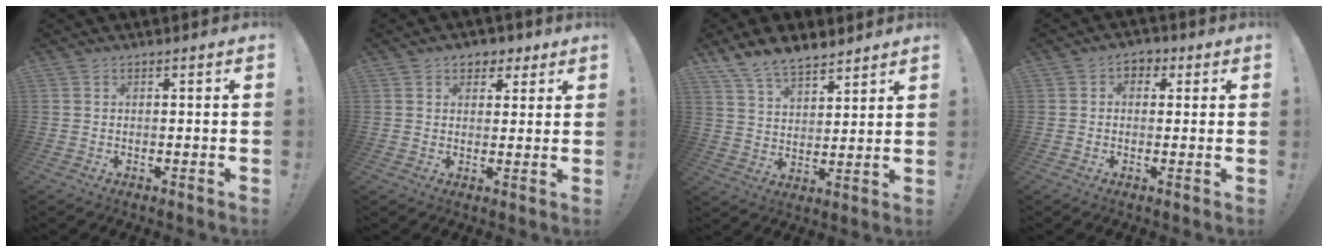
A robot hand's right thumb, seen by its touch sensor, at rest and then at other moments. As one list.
[{"total": 5.2, "force": [2.8, 3.9, 1.9], "torque": [-0.014, -0.012, 0.050]}, {"total": 10.0, "force": [8.4, 4.3, 3.4], "torque": [-0.065, -0.055, 0.162]}, {"total": 3.7, "force": [0.6, 3.1, 2.0], "torque": [-0.017, 0.001, 0.008]}]